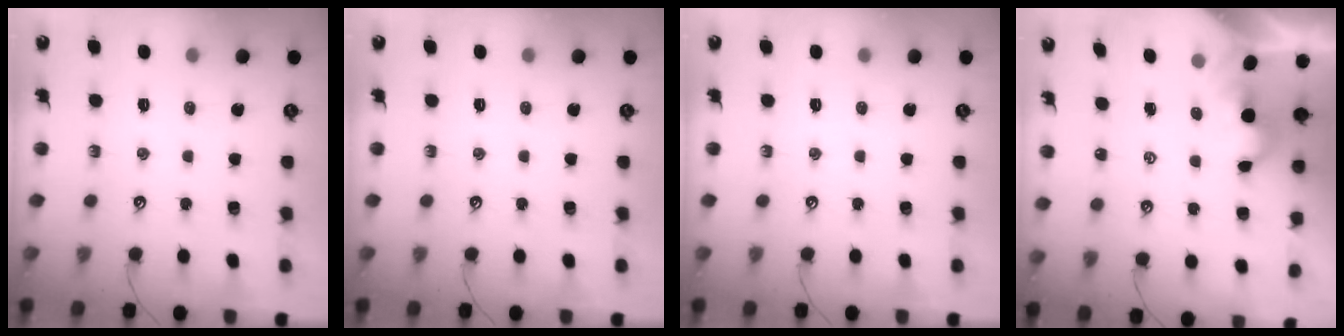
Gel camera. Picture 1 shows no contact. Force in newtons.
{"total": 0.0}
{"total": 0.0}
{"total": 2.1, "press": 2.1, "slide": 0.2}